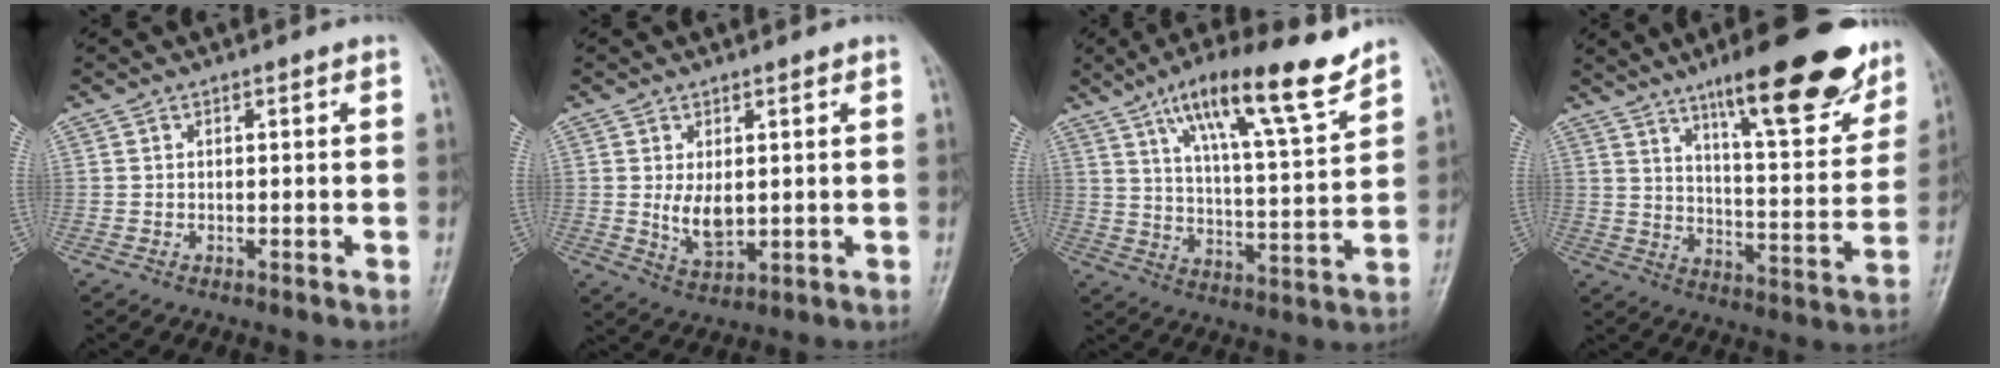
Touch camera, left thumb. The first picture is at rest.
{"total": 5.7, "force": [0.6, 3.5, 4.5], "torque": [-0.065, -0.016, 0.020]}
{"total": 17.4, "force": [11.6, 3.5, 12.5], "torque": [-0.182, -0.052, 0.193]}
{"total": 22.9, "force": [14.5, 5.9, 16.7], "torque": [-0.195, -0.059, 0.216]}